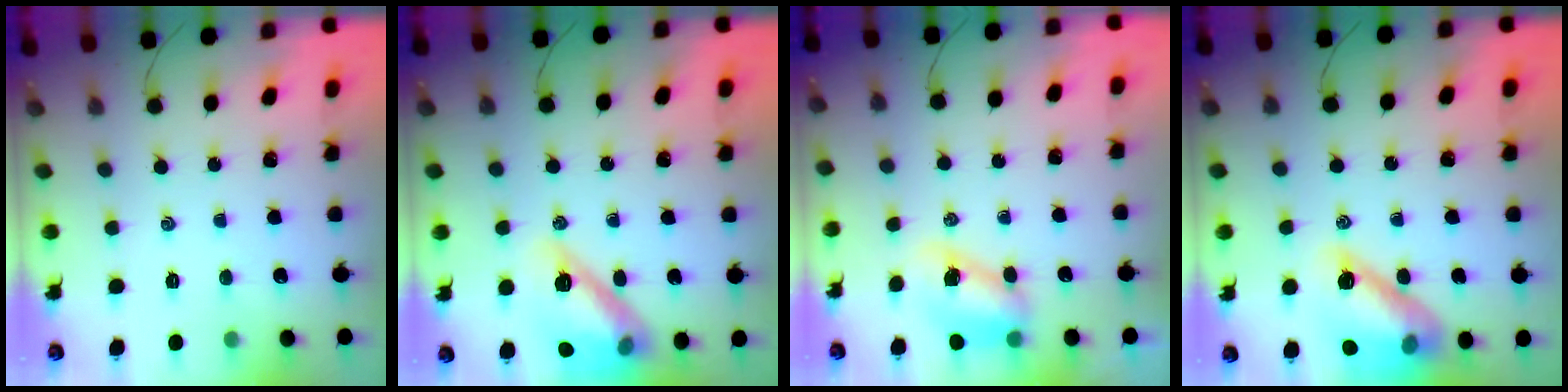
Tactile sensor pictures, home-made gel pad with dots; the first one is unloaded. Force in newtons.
{"total": 17.4, "press": 17.1, "slide": 3.0}
{"total": 8.1, "press": 8.0, "slide": 1.1}
{"total": 14.4, "press": 14.0, "slide": 3.1}